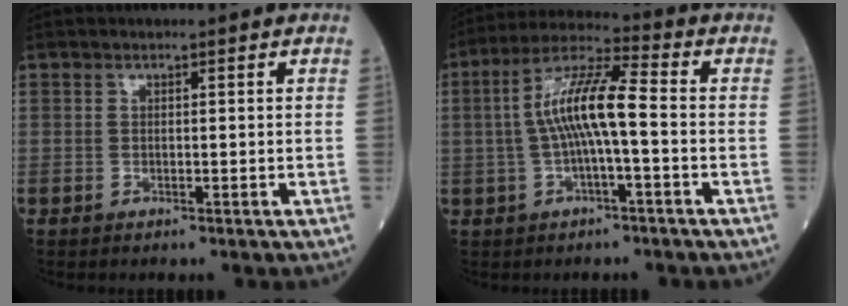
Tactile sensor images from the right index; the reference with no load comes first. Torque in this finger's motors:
{"motor_torque": [0.94, 0.29, 0.51, 0.21]}